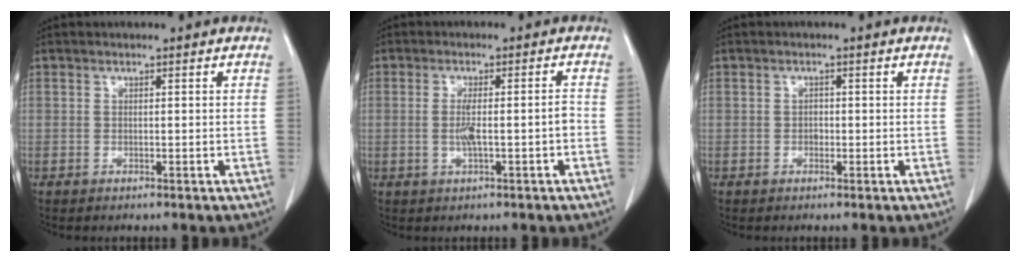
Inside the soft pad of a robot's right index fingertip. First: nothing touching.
{"total": 4.6, "force": [-1.1, 0.3, 4.4], "torque": [-0.084, 0.007, -0.014]}
{"total": 1.0, "force": [-0.3, 0.7, 0.5], "torque": [-0.005, 0.004, -0.006]}